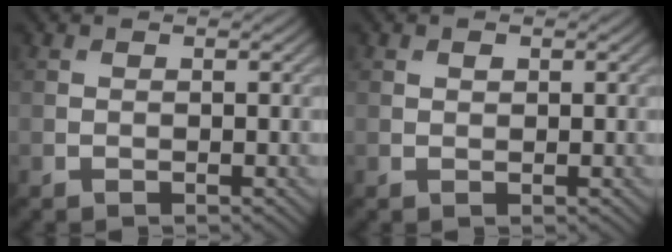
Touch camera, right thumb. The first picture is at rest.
{"total": 0.6, "force": [0.4, 0.4, 0.3], "torque": [-0.006, -0.001, 0.007]}